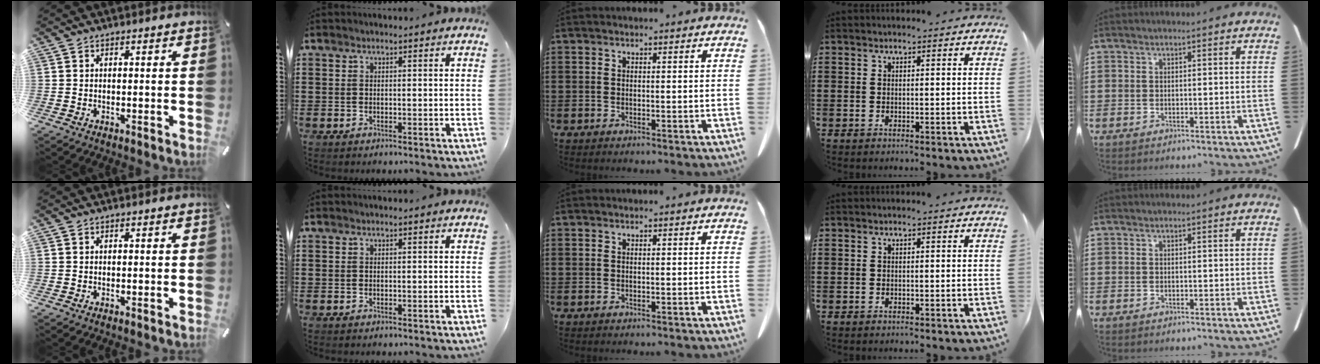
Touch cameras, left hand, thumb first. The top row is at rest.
{}